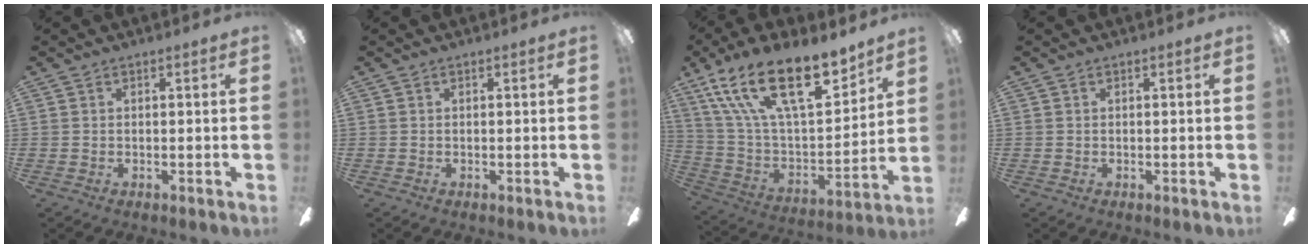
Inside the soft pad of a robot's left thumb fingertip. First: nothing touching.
{"total": 0.0}
{"total": 24.0, "force": [15.8, 9.3, 15.4], "torque": [-0.279, -0.098, 0.276]}
{"total": 0.0}